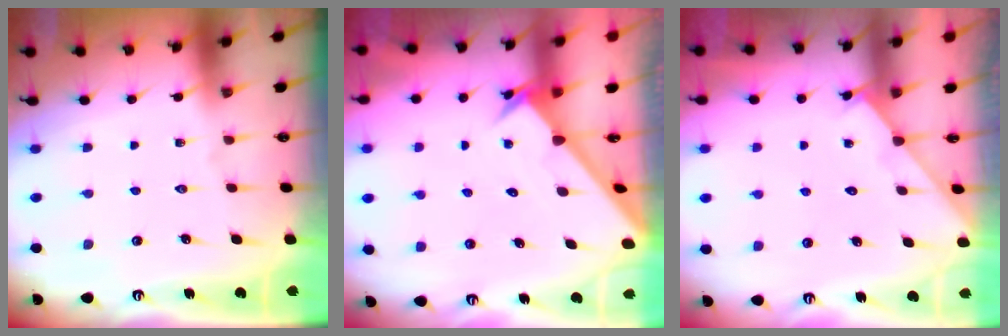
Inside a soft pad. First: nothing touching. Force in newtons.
{"total": 2.5, "press": 2.5, "slide": 0.2}
{"total": 2.3, "press": 2.3, "slide": 0.4}